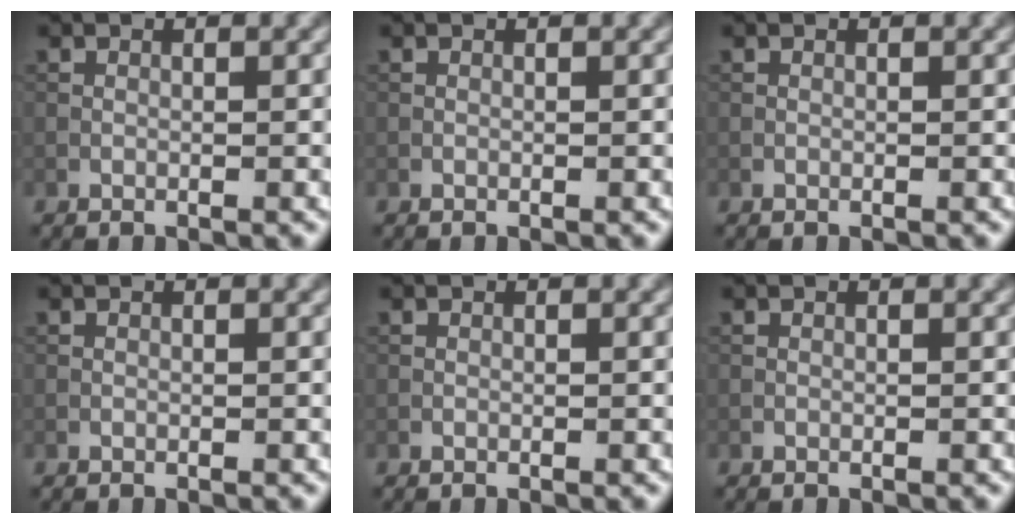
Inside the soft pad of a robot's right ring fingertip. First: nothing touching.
{"total": 0.0}
{"total": 0.0}
{"total": 0.0}
{"total": 0.0}
{"total": 0.0}